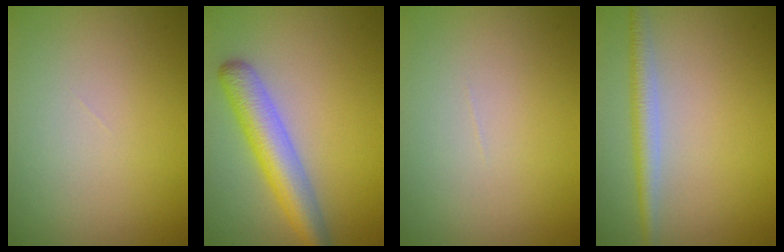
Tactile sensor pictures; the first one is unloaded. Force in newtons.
{"total": 4.9, "press": 4.9, "slide": 0.2}
{"total": 0.0}
{"total": 2.6, "press": 2.6, "slide": 0.1}